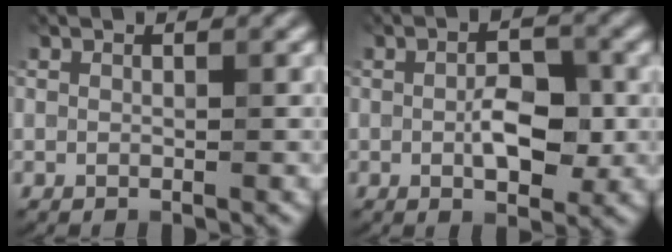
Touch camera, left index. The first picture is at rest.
{"total": 4.3, "force": [-0.4, 2.0, 3.7], "torque": [-0.070, 0.002, -0.004]}